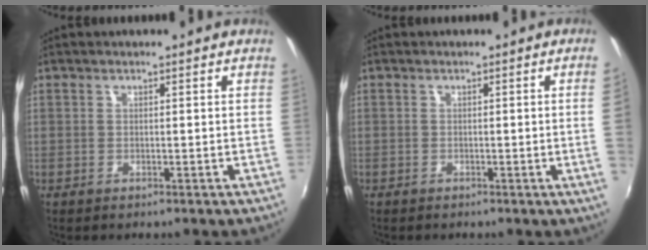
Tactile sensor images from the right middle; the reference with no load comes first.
{"total": 2.3, "force": [-0.1, -1.5, 1.8], "torque": [-0.023, -0.014, 0.005]}